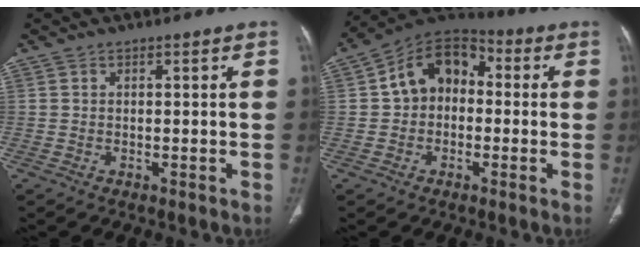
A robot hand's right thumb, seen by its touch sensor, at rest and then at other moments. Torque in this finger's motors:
{"motor_torque": [1.42, 1.36, 1.36, 0.11, 0.11]}